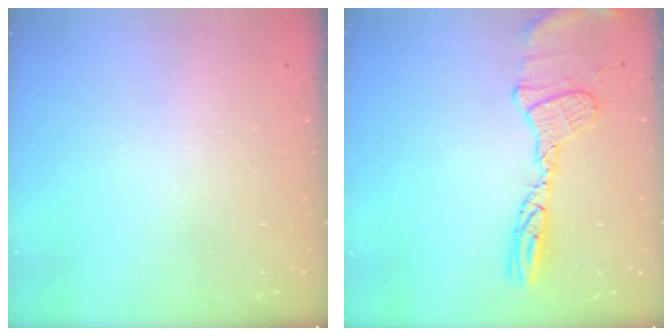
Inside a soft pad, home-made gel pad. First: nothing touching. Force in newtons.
{"total": 12.8, "press": 12.7, "slide": 1.0}